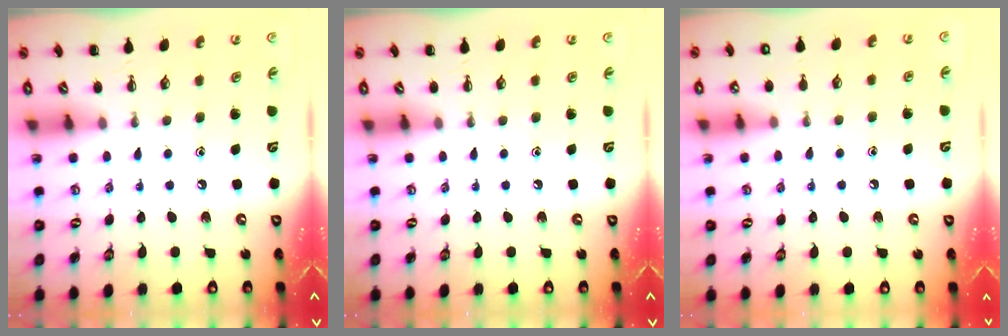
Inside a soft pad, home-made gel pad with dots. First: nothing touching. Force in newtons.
{"total": 0.0}
{"total": 6.4, "press": 6.2, "slide": 1.7}